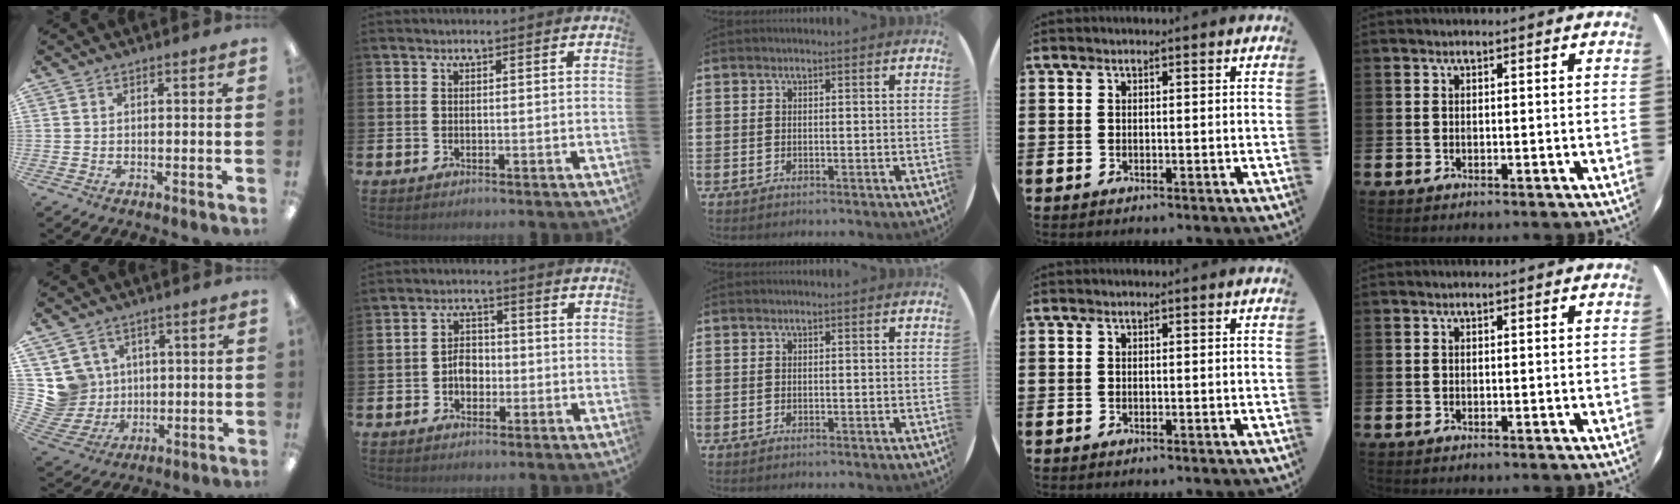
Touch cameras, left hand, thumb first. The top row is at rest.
{"thumb": {"total": 9.3, "force": [3.2, 8.7, 1.0], "torque": [-0.047, -0.018, 0.071]}, "index": {"total": 3.4, "force": [-0.9, 2.5, 2.2], "torque": [-0.030, 0.002, -0.022]}}